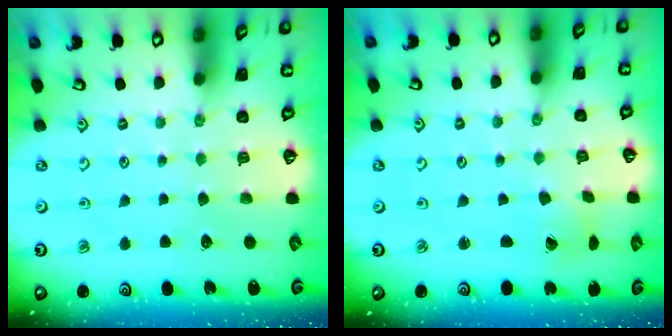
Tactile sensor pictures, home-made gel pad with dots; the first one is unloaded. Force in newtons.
{"total": 2.1, "press": 2.1, "slide": 0.2}